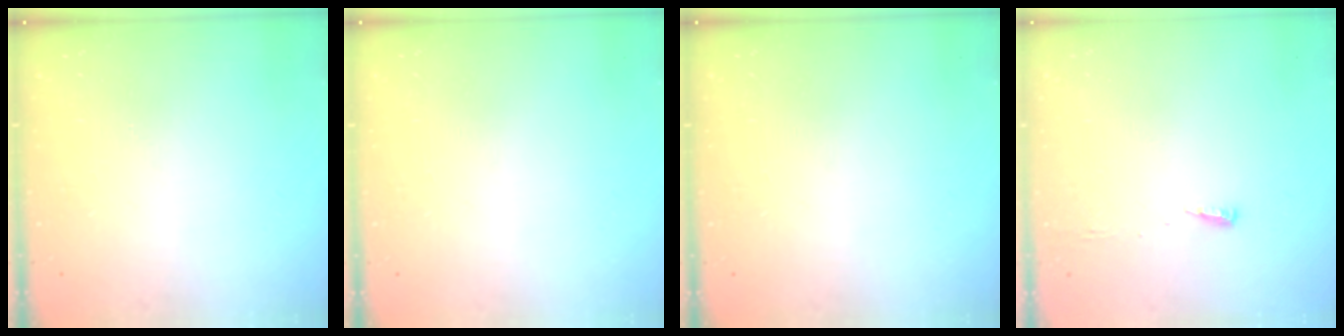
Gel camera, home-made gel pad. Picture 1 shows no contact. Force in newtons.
{"total": 0.0}
{"total": 0.0}
{"total": 3.7, "press": 3.7, "slide": 0.5}